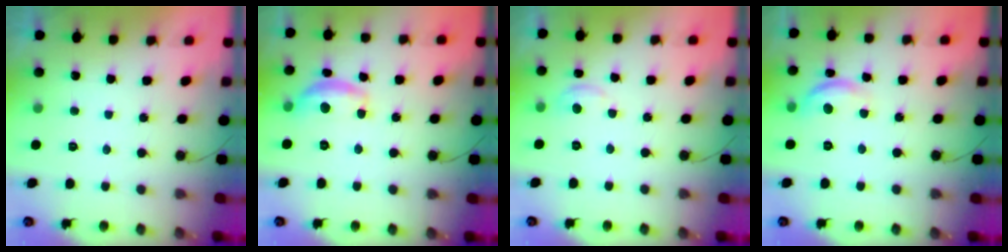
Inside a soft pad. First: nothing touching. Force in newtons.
{"total": 11.7, "press": 11.7, "slide": 0.7}
{"total": 4.7, "press": 4.6, "slide": 0.6}
{"total": 10.1, "press": 10.0, "slide": 0.7}